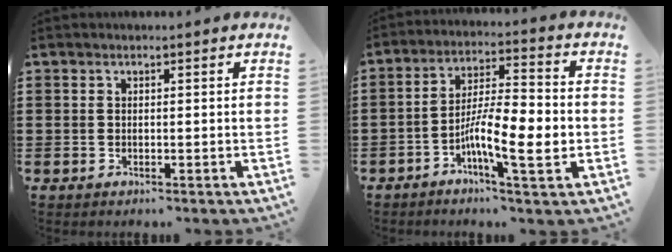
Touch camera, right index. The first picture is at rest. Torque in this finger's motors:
{"motor_torque": [1.98, -0.16, 0.55, 0.10]}